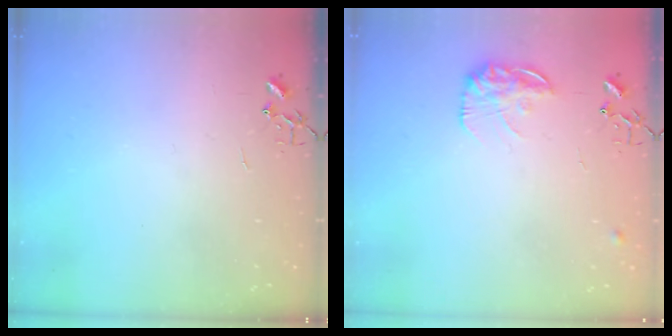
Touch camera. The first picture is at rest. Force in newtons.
{"total": 12.3, "press": 12.2, "slide": 0.6}